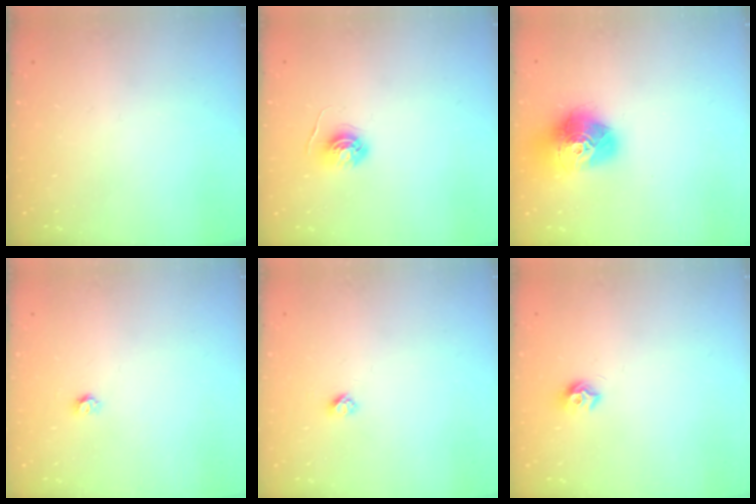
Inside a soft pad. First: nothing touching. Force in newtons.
{"total": 5.3, "press": 5.3, "slide": 0.5}
{"total": 17.0, "press": 16.9, "slide": 1.5}
{"total": 3.2, "press": 3.2, "slide": 0.3}
{"total": 2.7, "press": 2.6, "slide": 0.3}
{"total": 7.9, "press": 7.9, "slide": 0.6}